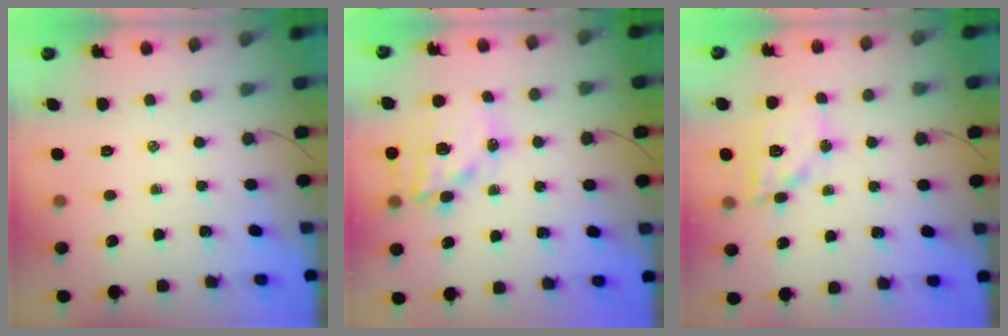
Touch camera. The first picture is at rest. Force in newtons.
{"total": 16.2, "press": 15.8, "slide": 3.7}
{"total": 13.6, "press": 13.5, "slide": 1.4}